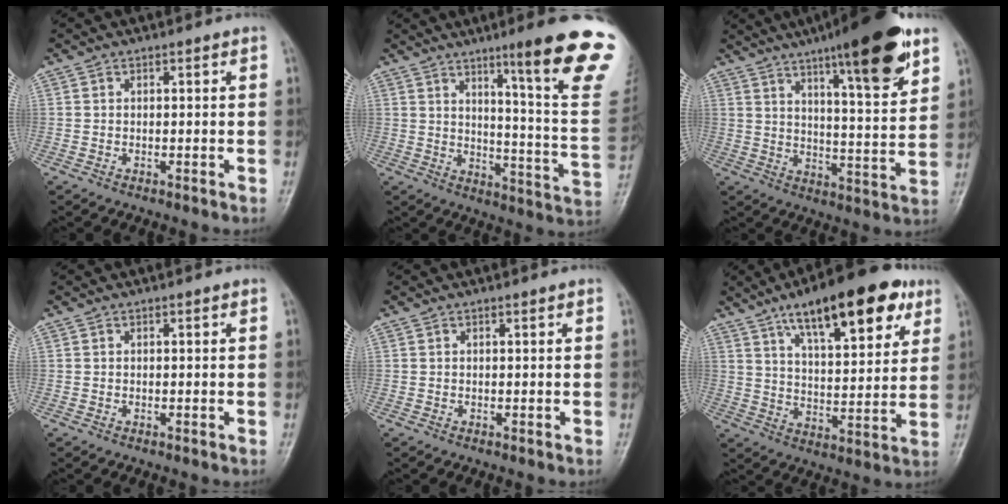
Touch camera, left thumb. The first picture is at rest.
{"total": 21.1, "force": [12.1, 1.2, 17.2], "torque": [-0.204, -0.069, 0.164]}
{"total": 18.4, "force": [11.2, 3.3, 14.2], "torque": [-0.189, -0.053, 0.168]}
{"total": 0.0}
{"total": 0.0}
{"total": 19.7, "force": [11.2, 7.0, 14.6], "torque": [-0.186, -0.030, 0.175]}